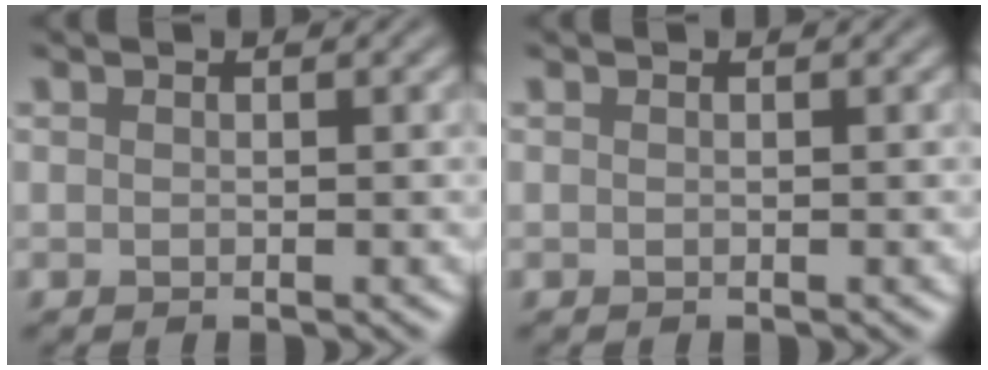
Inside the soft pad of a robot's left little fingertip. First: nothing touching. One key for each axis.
{"total": 0.0}